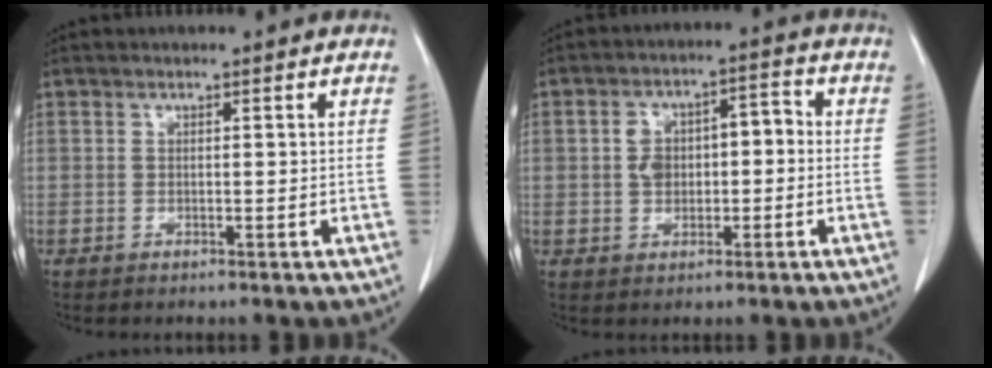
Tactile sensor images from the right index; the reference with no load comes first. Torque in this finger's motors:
{"motor_torque": [0.16, 0.00, 0.14, 0.04]}